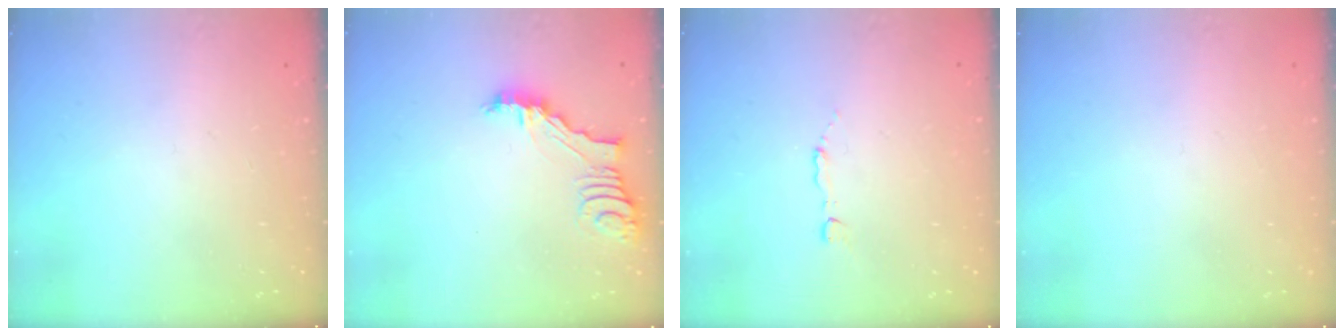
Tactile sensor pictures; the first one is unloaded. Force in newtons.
{"total": 5.5, "press": 5.5, "slide": 0.6}
{"total": 1.2, "press": 1.2, "slide": 0.2}
{"total": 0.0}